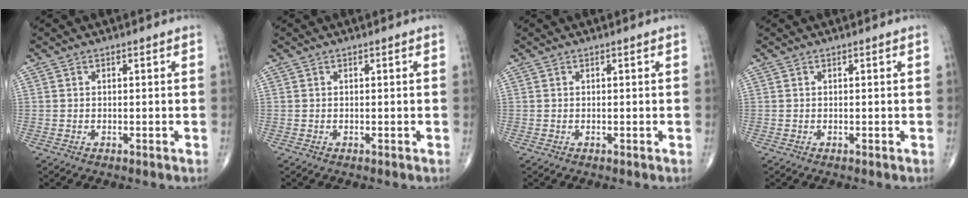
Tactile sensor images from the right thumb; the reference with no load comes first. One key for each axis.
{"total": 0.0}
{"total": 0.0}
{"total": 0.0}